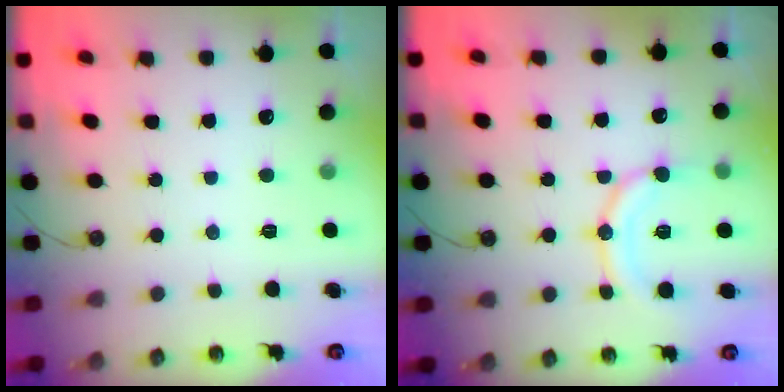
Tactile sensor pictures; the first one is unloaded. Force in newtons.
{"total": 14.6, "press": 14.4, "slide": 2.6}